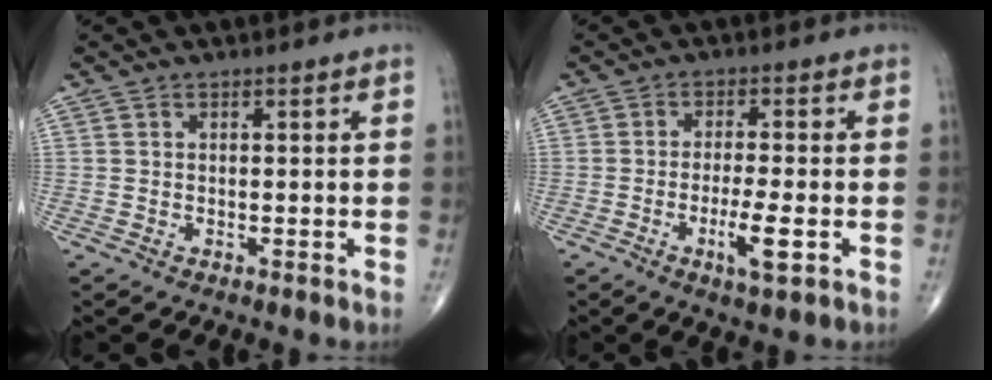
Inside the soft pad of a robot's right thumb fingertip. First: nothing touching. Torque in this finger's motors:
{"motor_torque": [-0.25, 0.17, 0.11, 0.11, 0.01]}